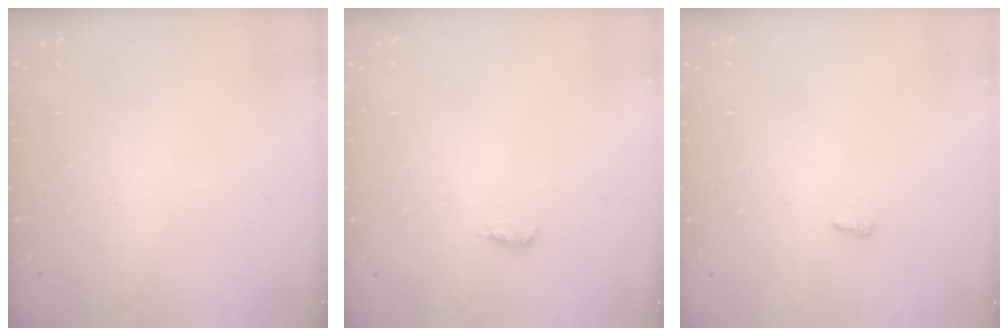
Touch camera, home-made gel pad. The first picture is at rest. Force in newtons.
{"total": 3.4, "press": 3.0, "slide": 1.7}
{"total": 2.8, "press": 2.8, "slide": 0.5}